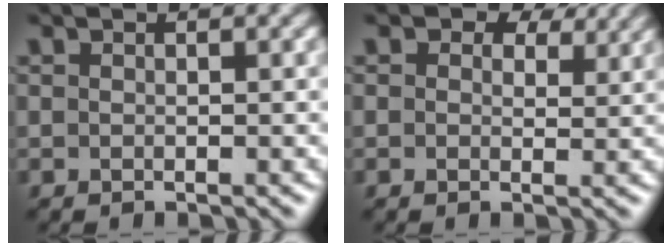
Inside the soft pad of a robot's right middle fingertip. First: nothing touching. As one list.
[{"total": 4.0, "force": [2.5, 2.3, 2.2], "torque": [-0.035, -0.005, 0.029]}]